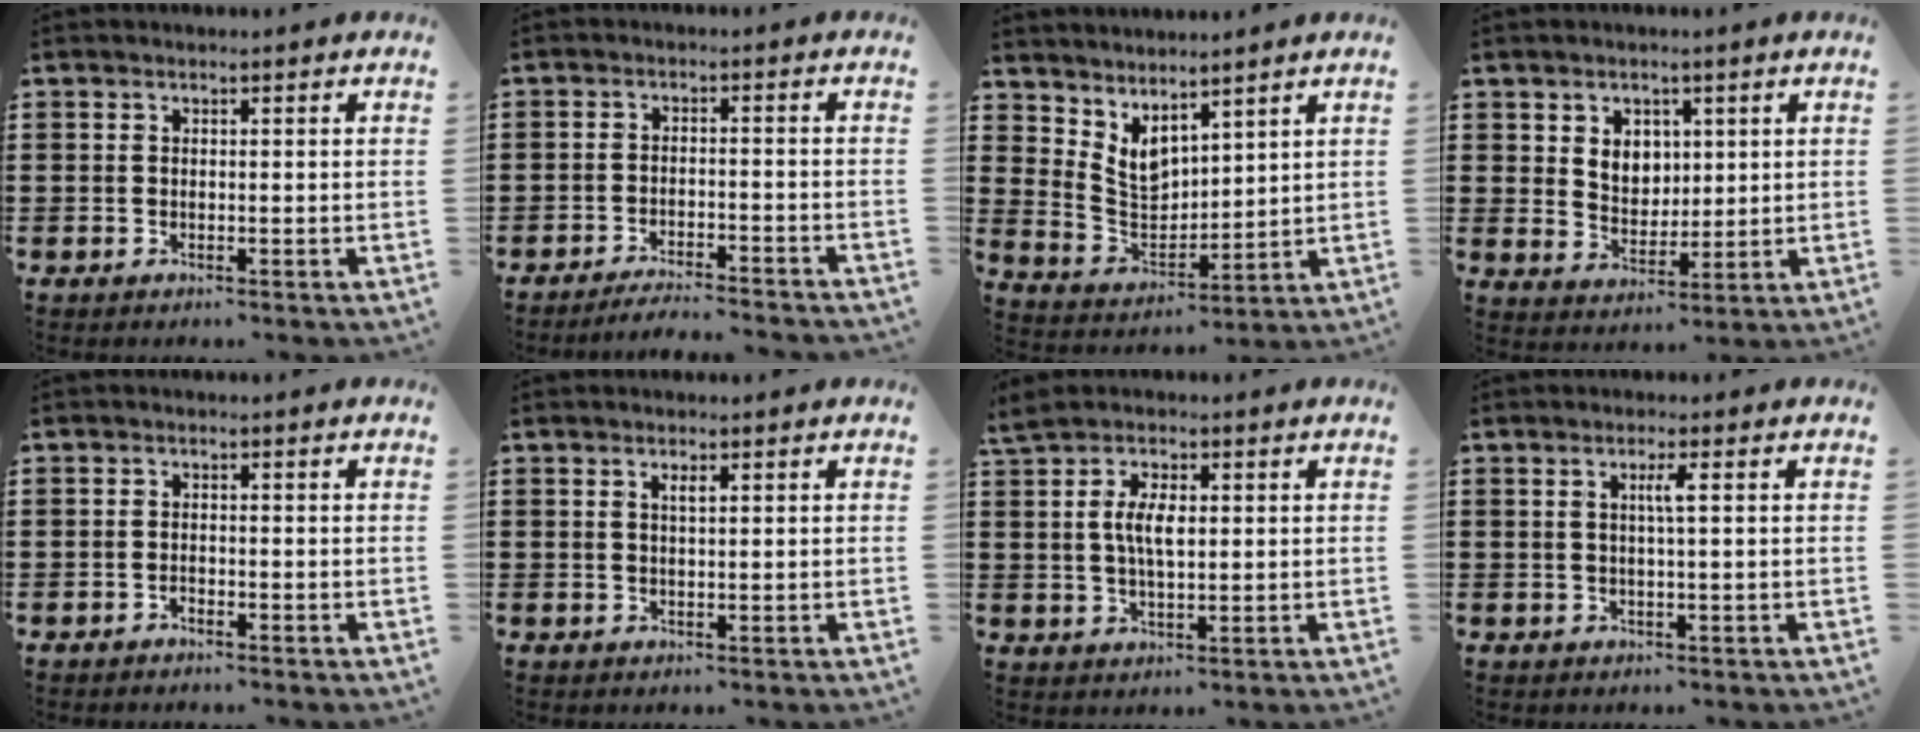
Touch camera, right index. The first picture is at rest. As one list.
[{"total": 3.3, "force": [-3.3, -0.2, 0.6], "torque": [-0.012, -0.002, -0.066]}, {"total": 5.2, "force": [3.9, 2.7, 2.2], "torque": [-0.063, -0.016, 0.073]}, {"total": 4.4, "force": [2.1, 3.7, 1.4], "torque": [-0.034, 0.008, 0.036]}, {"total": 0.7, "force": [-0.6, 0.2, 0.1], "torque": [-0.005, -0.001, -0.011]}, {"total": 1.2, "force": [0.6, 0.3, 1.0], "torque": [-0.021, 0.002, 0.009]}, {"total": 5.1, "force": [0.8, 2.0, 4.6], "torque": [-0.092, 0.007, 0.013]}, {"total": 2.1, "force": [0.5, -0.1, 2.1], "torque": [-0.041, -0.002, 0.005]}]